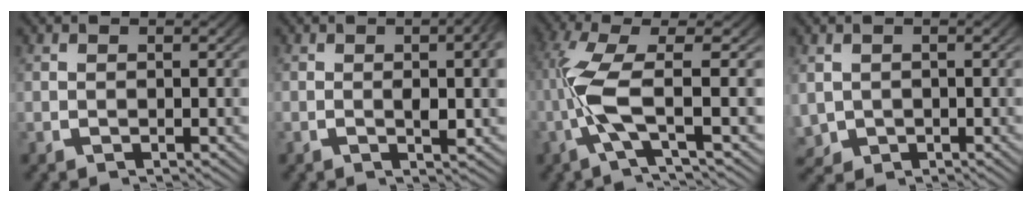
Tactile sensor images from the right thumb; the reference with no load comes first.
{"total": 4.9, "force": [0.2, 1.8, 4.6], "torque": [-0.052, 0.005, -0.001]}
{"total": 6.7, "force": [-0.2, 2.1, 6.3], "torque": [-0.157, -0.008, -0.002]}
{"total": 3.4, "force": [-0.6, 3.0, 1.4], "torque": [-0.047, -0.027, 0.005]}